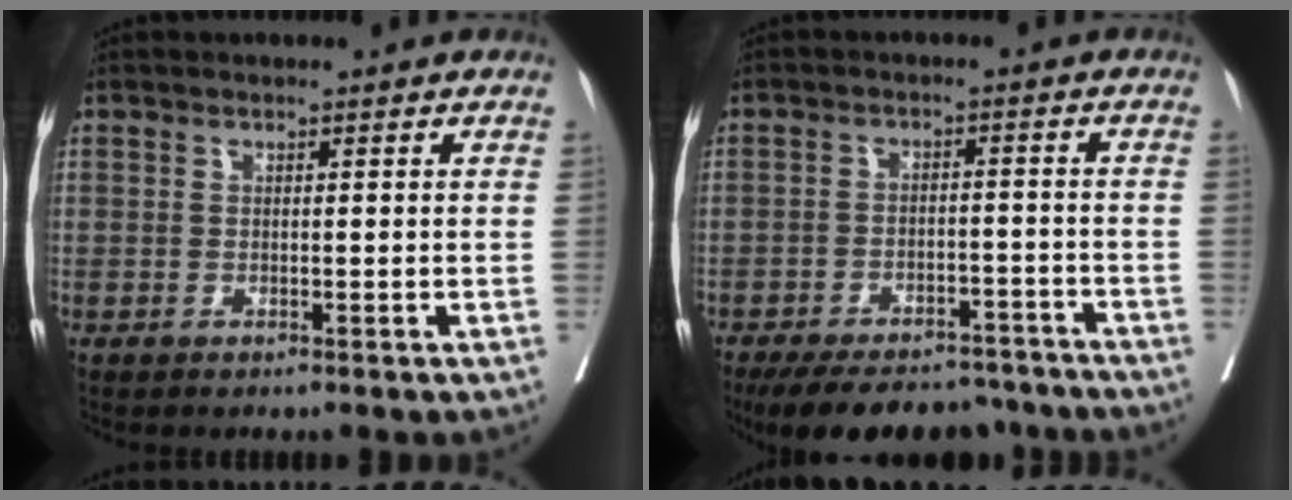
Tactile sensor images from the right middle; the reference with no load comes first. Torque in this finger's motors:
{"motor_torque": [0.98, -1.16, 0.52, 0.06]}